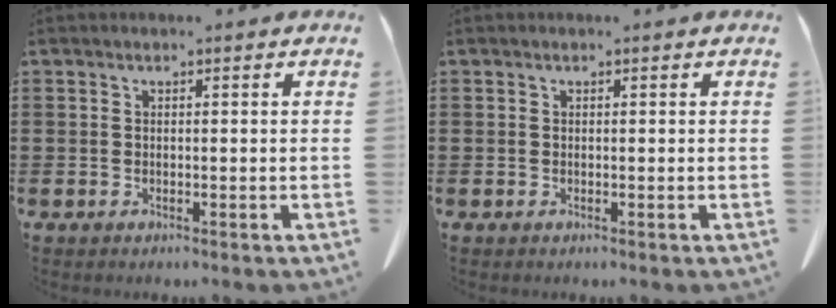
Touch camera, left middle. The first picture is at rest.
{"total": 0.0}